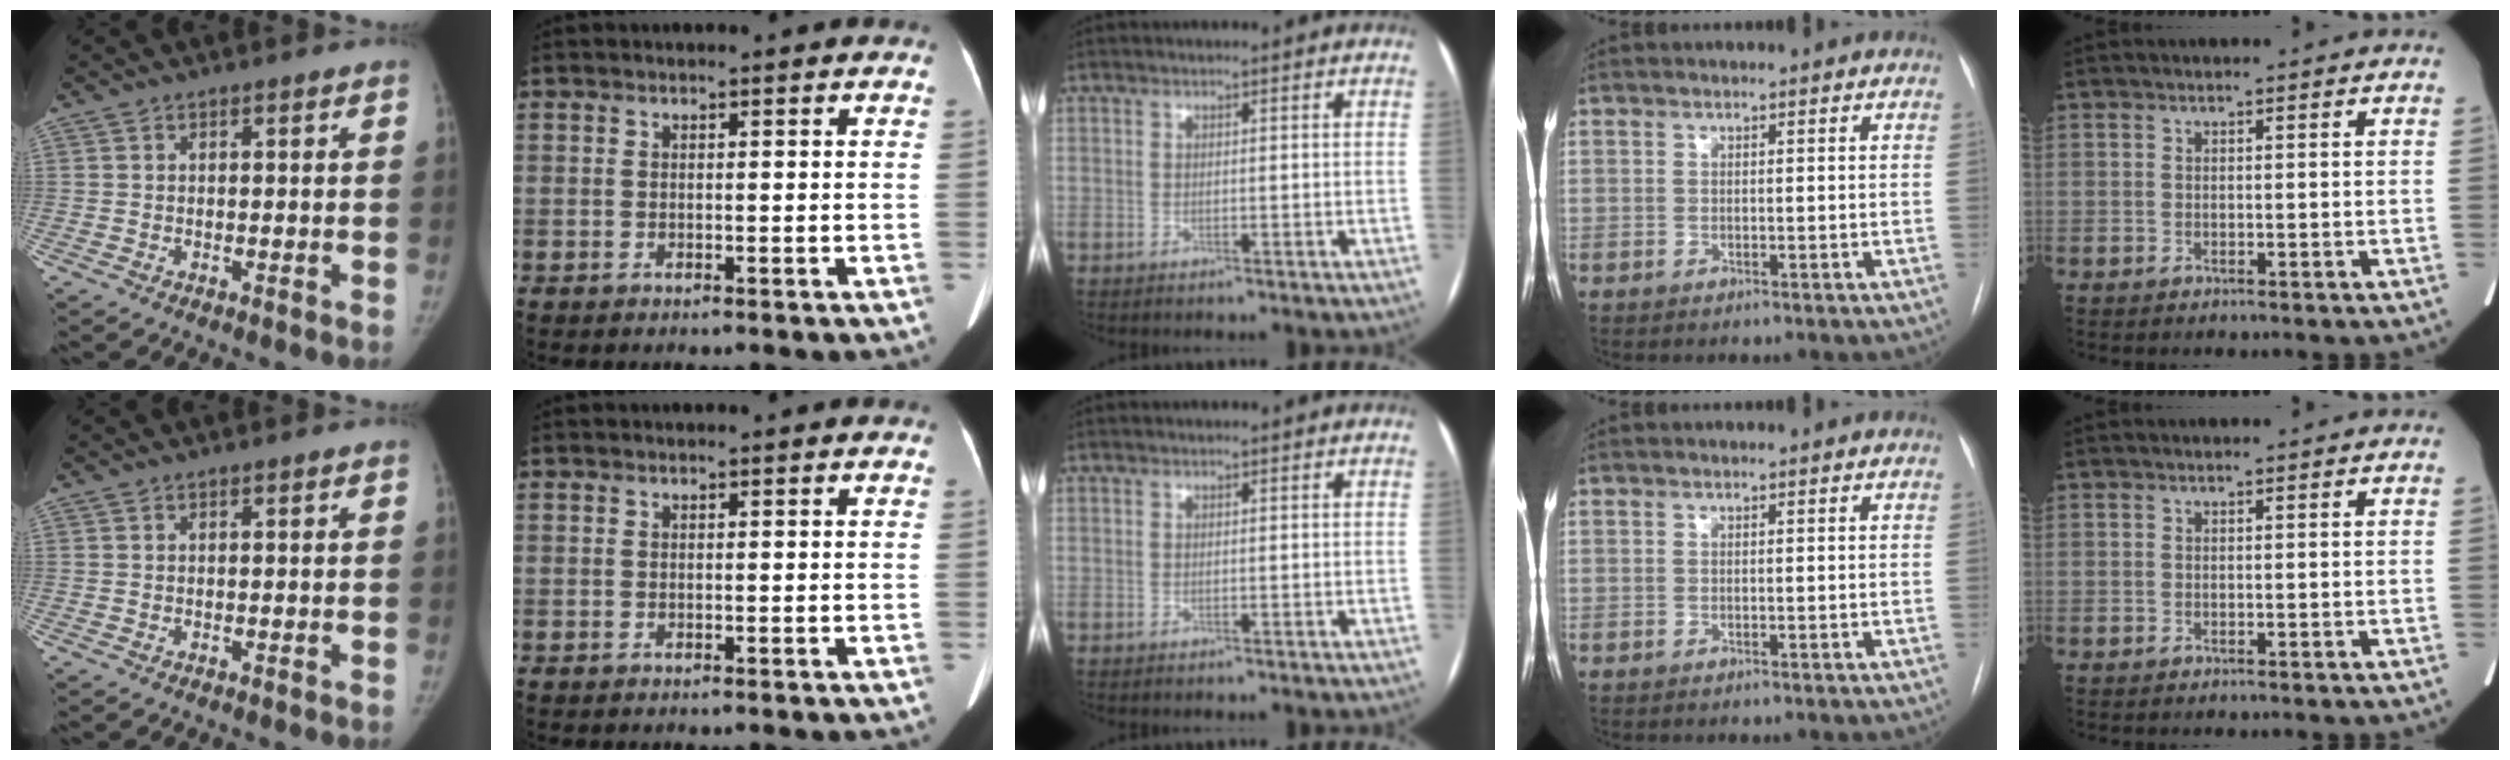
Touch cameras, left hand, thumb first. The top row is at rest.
{}